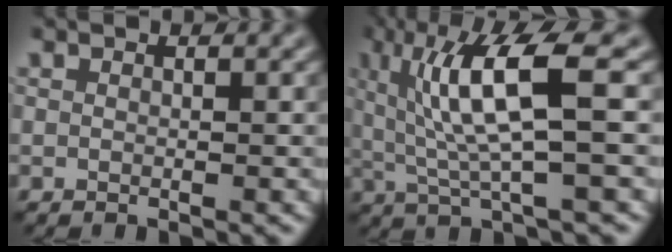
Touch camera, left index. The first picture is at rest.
{"total": 7.8, "force": [1.1, 1.4, 7.6], "torque": [-0.137, -0.004, 0.030]}